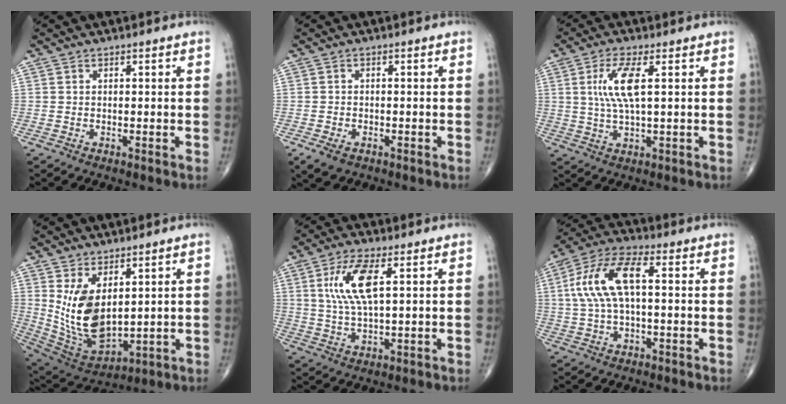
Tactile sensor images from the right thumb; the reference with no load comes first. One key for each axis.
{"total": 3.3, "fx": -1.8, "fy": 2.0, "fz": 2.0, "tx": -0.036, "ty": 0.000, "tz": -0.024}
{"total": 7.4, "fx": 1.7, "fy": 1.8, "fz": 7.0, "tx": -0.159, "ty": -0.004, "tz": 0.036}
{"total": 13.4, "fx": 3.2, "fy": 7.2, "fz": 10.9, "tx": -0.192, "ty": -0.024, "tz": 0.087}
{"total": 9.3, "fx": 2.7, "fy": 3.0, "fz": 8.4, "tx": -0.180, "ty": -0.006, "tz": 0.057}
{"total": 12.2, "fx": 1.6, "fy": 5.1, "fz": 11.0, "tx": -0.238, "ty": 0.036, "tz": 0.028}